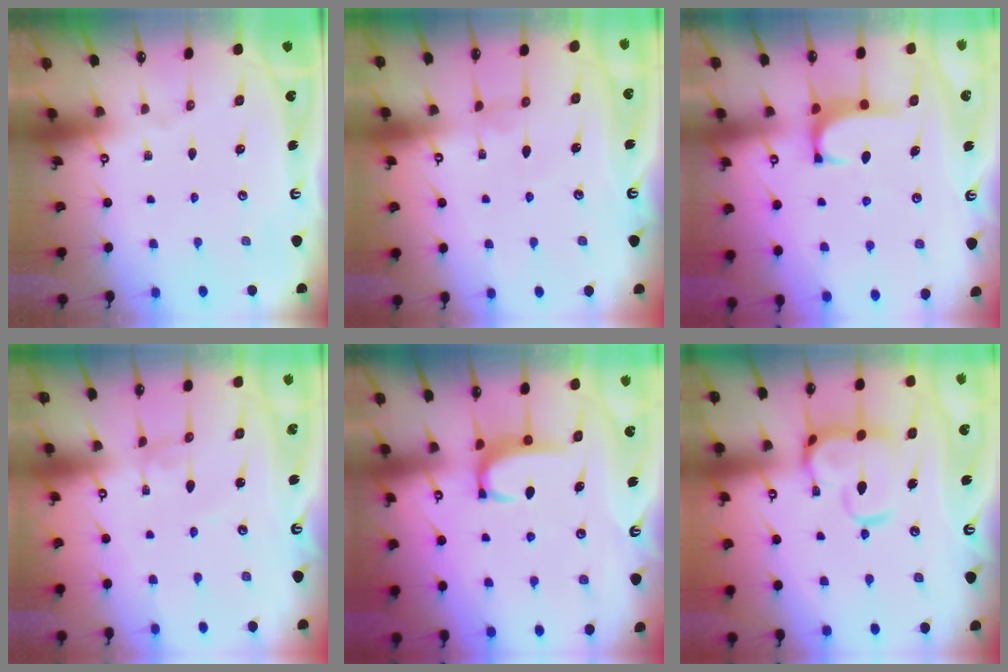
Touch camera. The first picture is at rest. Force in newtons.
{"total": 0.8, "press": 0.6, "slide": 0.5}
{"total": 1.1, "press": 0.8, "slide": 0.8}
{"total": 2.7, "press": 2.7, "slide": 0.1}
{"total": 3.3, "press": 3.3, "slide": 0.4}
{"total": 7.3, "press": 7.1, "slide": 1.5}